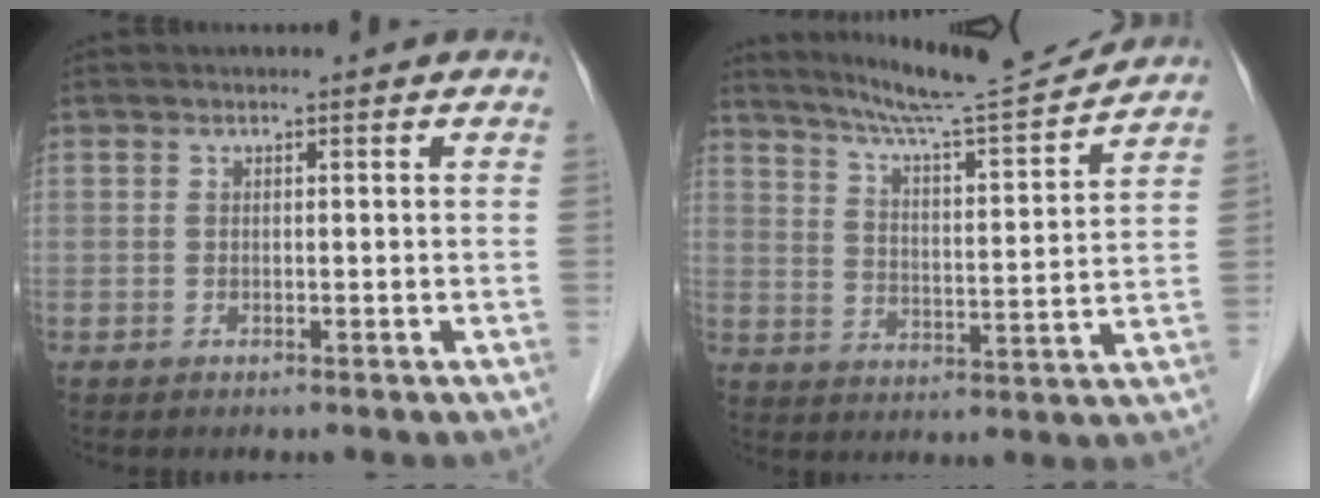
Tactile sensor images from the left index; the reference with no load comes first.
{"total": 11.8, "force": [11.1, -1.5, 3.7], "torque": [-0.067, -0.022, 0.166]}